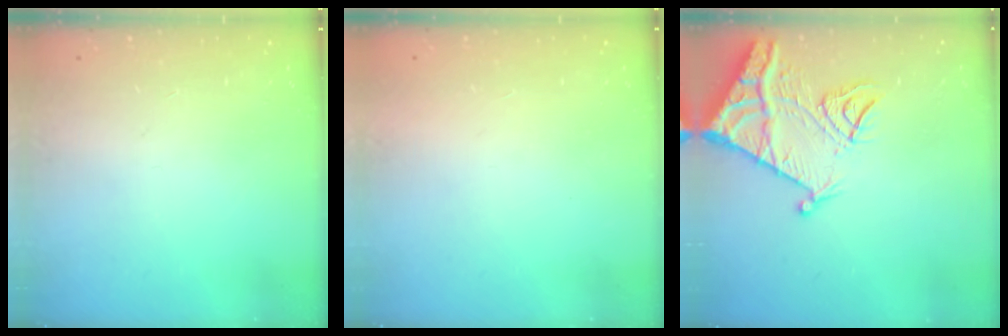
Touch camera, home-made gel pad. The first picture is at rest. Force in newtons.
{"total": 1.5, "press": 1.5, "slide": 0.1}
{"total": 12.8, "press": 12.7, "slide": 1.2}